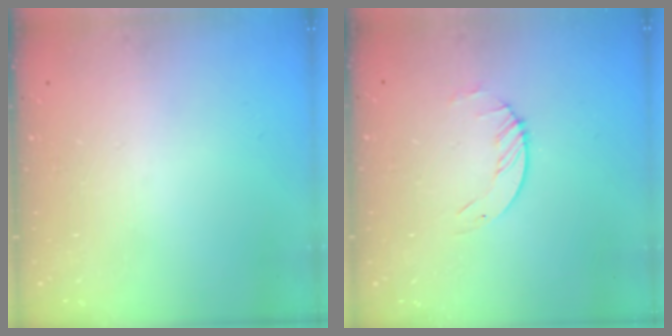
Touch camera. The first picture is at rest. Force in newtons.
{"total": 1.6, "press": 1.6, "slide": 0.2}